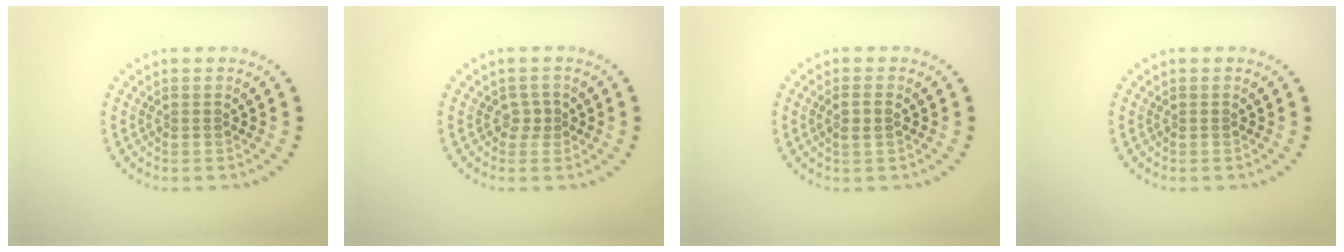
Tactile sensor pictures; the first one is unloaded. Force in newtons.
{"total": 1.2, "press": 0.9, "slide": 0.8}
{"total": 1.3, "press": 1.1, "slide": 0.6}
{"total": 0.0}